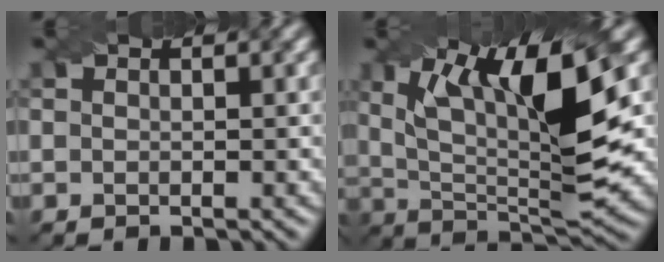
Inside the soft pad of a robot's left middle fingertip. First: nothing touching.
{"total": 12.2, "force": [3.6, 3.5, 11.1], "torque": [-0.181, -0.001, 0.061]}